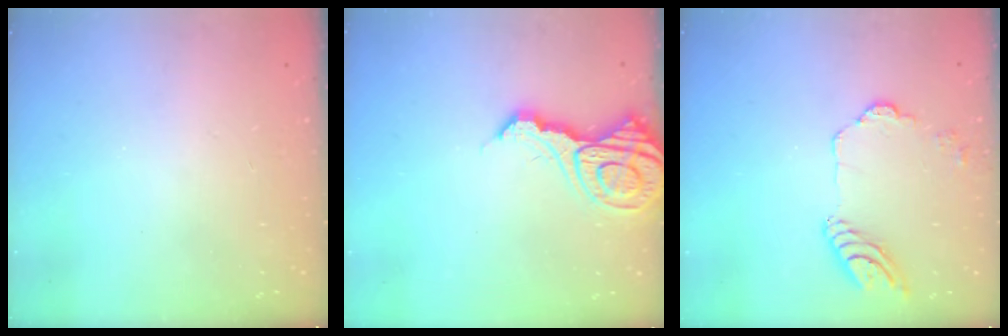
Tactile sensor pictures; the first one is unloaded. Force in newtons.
{"total": 14.0, "press": 13.9, "slide": 1.6}
{"total": 12.7, "press": 12.6, "slide": 1.0}